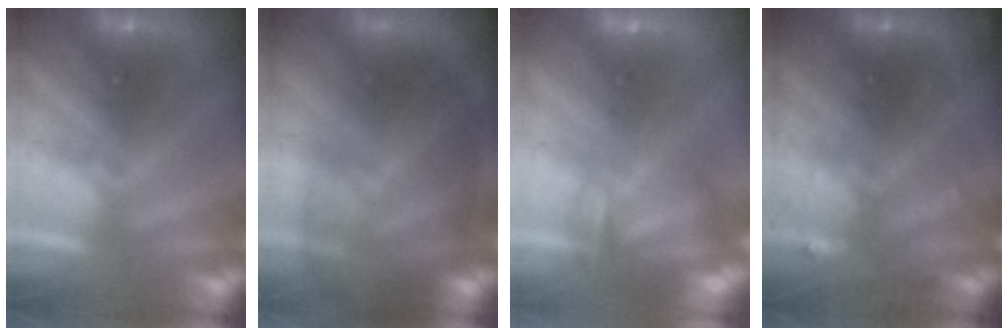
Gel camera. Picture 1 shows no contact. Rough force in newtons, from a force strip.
{"total": 9.5}
{"total": 7.5}
{"total": 2.9}